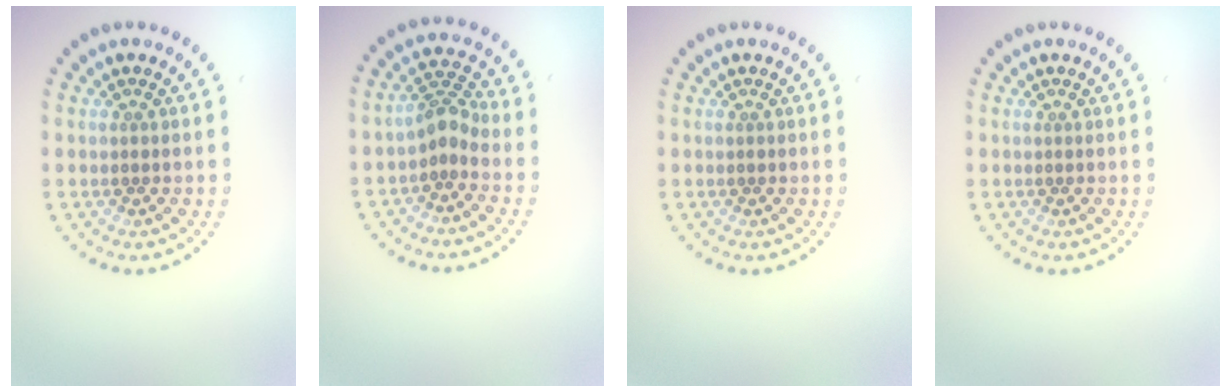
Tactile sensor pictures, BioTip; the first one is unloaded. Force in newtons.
{"total": 2.3, "press": 1.8, "slide": 1.5}
{"total": 0.0}
{"total": 0.0}